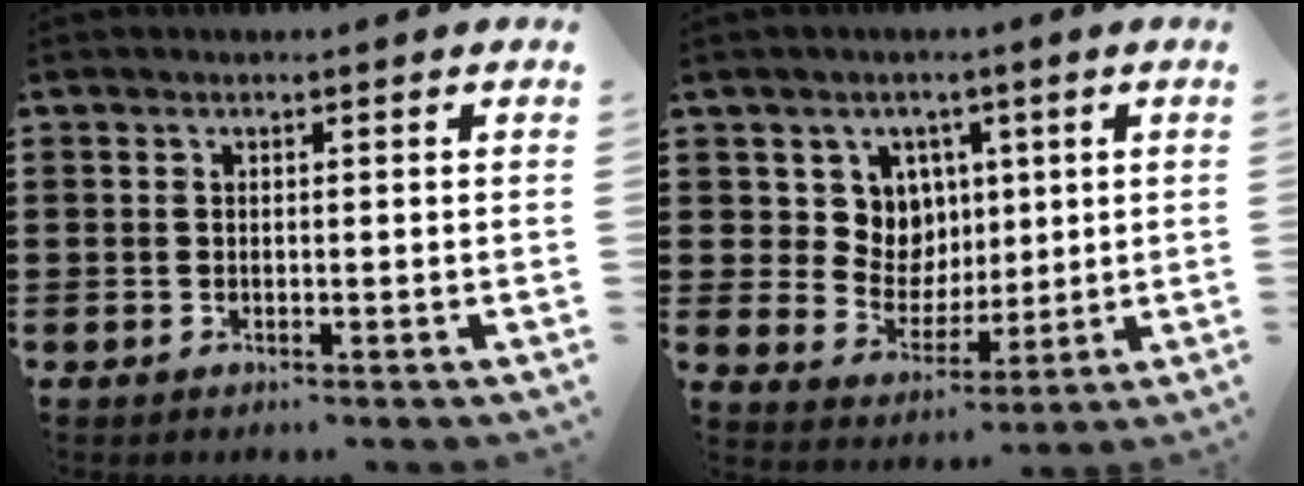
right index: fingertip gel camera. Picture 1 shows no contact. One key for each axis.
{"total": 7.5, "fx": 2.7, "fy": 6.7, "fz": 1.8, "tx": -0.064, "ty": 0.002, "tz": 0.053}